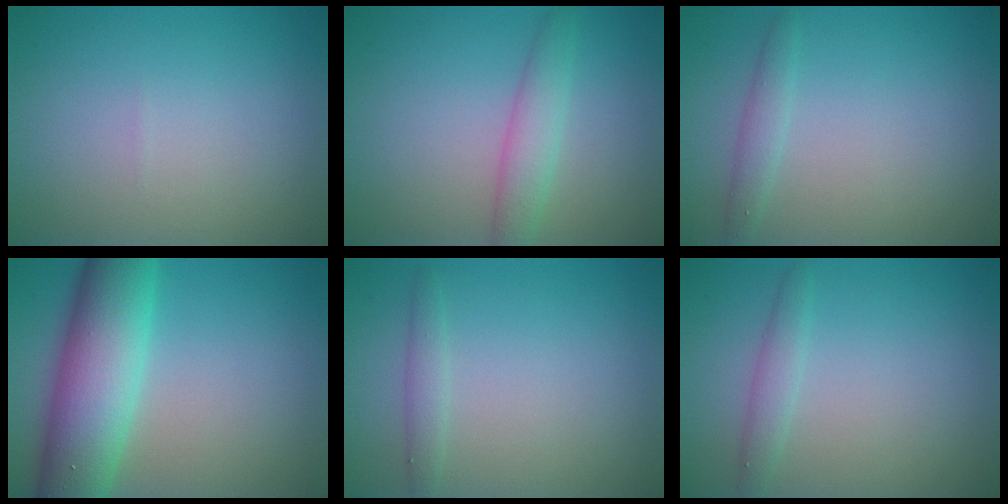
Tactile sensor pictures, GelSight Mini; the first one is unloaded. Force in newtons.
{"total": 2.7, "press": 2.7, "slide": 0.1}
{"total": 1.5, "press": 1.5, "slide": 0.0}
{"total": 10.1, "press": 10.0, "slide": 0.5}
{"total": 1.3, "press": 1.3, "slide": 0.2}
{"total": 1.6, "press": 1.6, "slide": 0.1}